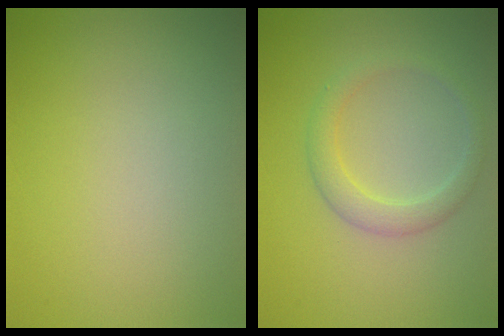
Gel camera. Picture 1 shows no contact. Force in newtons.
{"total": 2.3, "press": 2.3, "slide": 0.3}